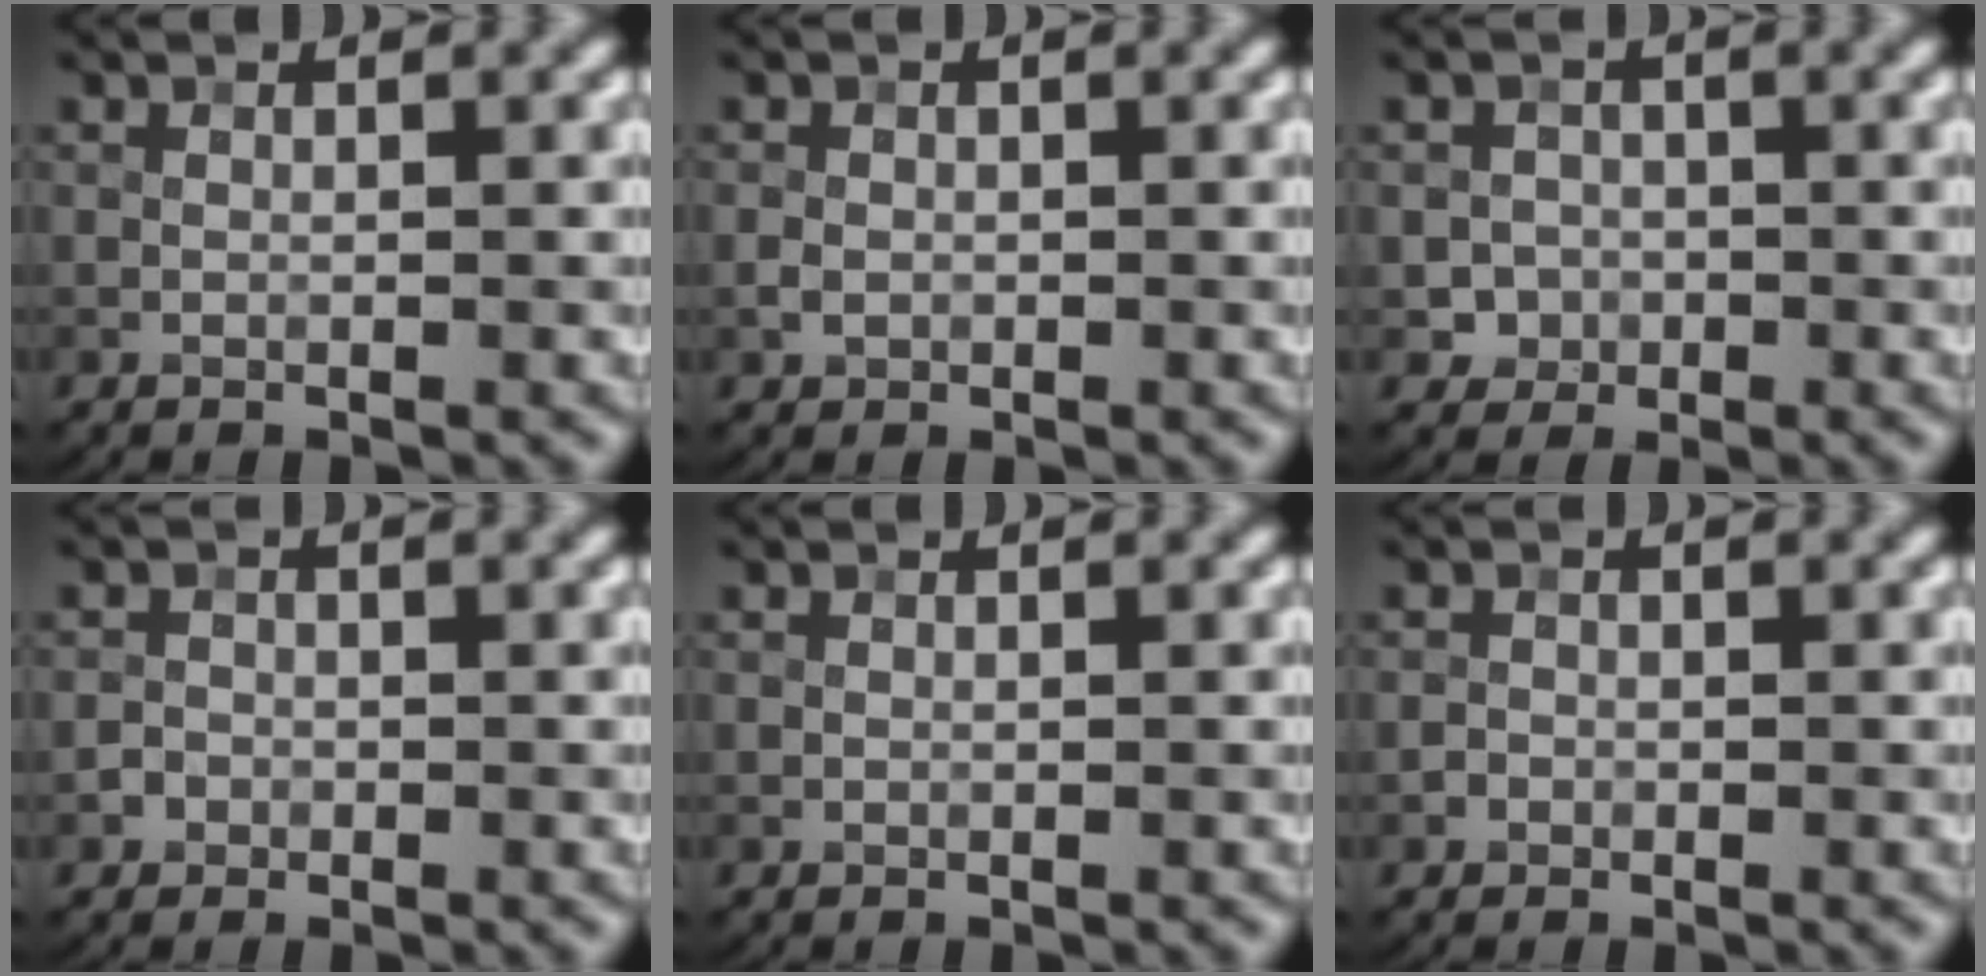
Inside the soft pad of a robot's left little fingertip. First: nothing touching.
{"total": 1.0, "force": [-0.2, 0.9, 0.4], "torque": [-0.009, 0.002, -0.003]}
{"total": 2.0, "force": [-0.4, 1.9, 0.2], "torque": [0.012, -0.001, -0.008]}
{"total": 0.9, "force": [-0.4, 0.8, 0.0], "torque": [0.005, 0.001, -0.010]}
{"total": 0.0}
{"total": 0.6, "force": [-0.3, 0.5, 0.0], "torque": [0.002, -0.001, -0.007]}